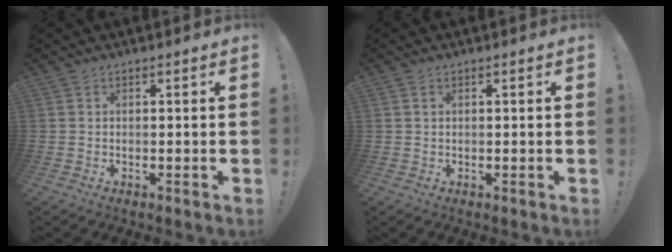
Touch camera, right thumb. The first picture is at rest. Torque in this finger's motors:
{"motor_torque": [0.29, 0.17, 0.03, 0.05, -0.03]}